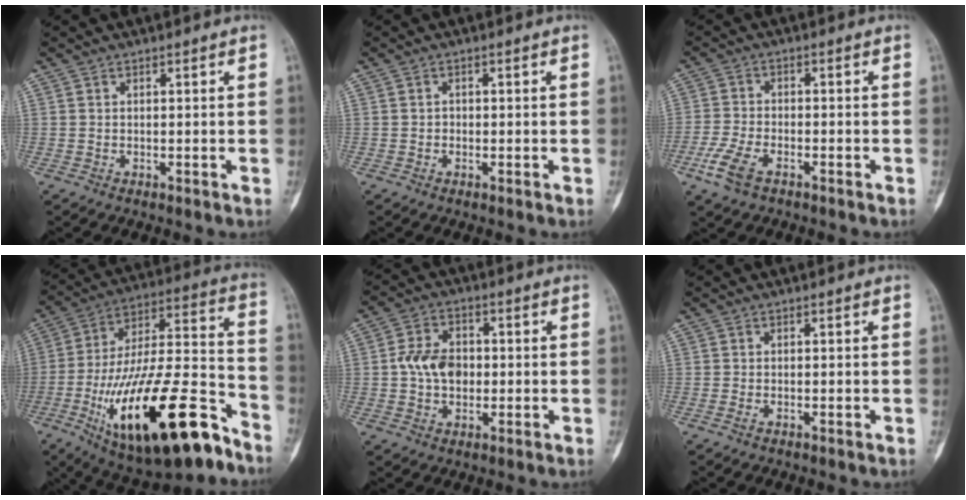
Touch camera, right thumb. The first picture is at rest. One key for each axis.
{"total": 0.7, "fx": -0.2, "fy": 0.7, "fz": 0.1, "tx": 0.009, "ty": 0.005, "tz": -0.005}
{"total": 6.3, "fx": -3.6, "fy": 3.0, "fz": 4.3, "tx": -0.100, "ty": 0.009, "tz": -0.070}
{"total": 31.1, "fx": -15.3, "fy": 11.1, "fz": 24.7, "tx": -0.412, "ty": 0.066, "tz": -0.243}
{"total": 8.1, "fx": -0.3, "fy": 5.8, "fz": 5.6, "tx": -0.081, "ty": 0.015, "tz": -0.011}
{"total": 0.7, "fx": -0.5, "fy": 0.3, "fz": 0.5, "tx": -0.013, "ty": 0.002, "tz": -0.010}